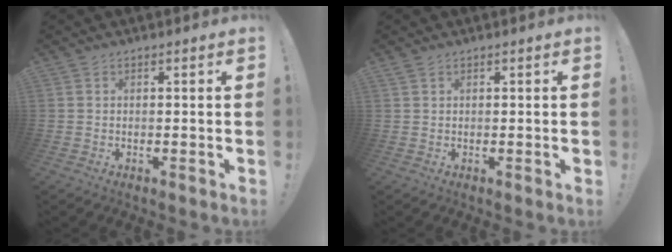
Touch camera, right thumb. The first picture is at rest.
{"total": 0.8, "force": [0.3, 0.0, 0.8], "torque": [-0.017, 0.002, 0.005]}